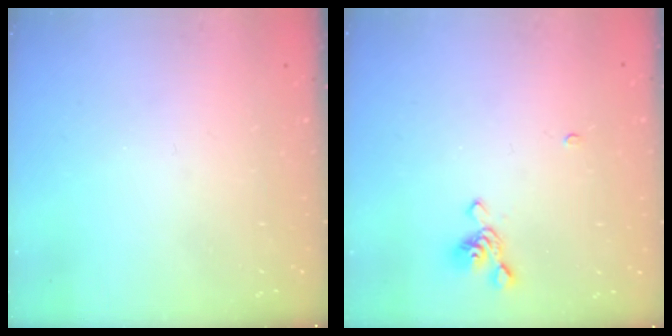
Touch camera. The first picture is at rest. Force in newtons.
{"total": 4.3, "press": 4.2, "slide": 0.9}